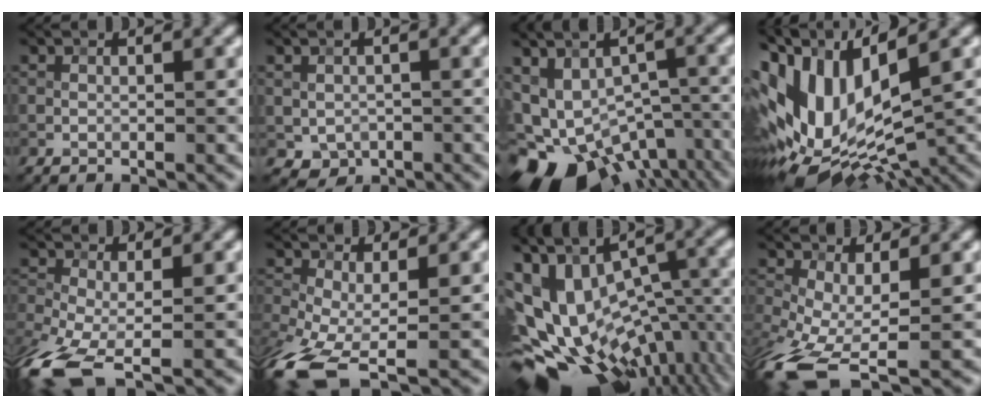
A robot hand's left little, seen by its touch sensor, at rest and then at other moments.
{"total": 1.9, "force": [-0.3, 1.6, 1.0], "torque": [-0.018, -0.009, -0.001]}
{"total": 12.8, "force": [-6.8, 8.1, 7.2], "torque": [-0.117, -0.018, -0.076]}
{"total": 14.6, "force": [1.5, 8.0, 12.1], "torque": [-0.258, 0.011, 0.035]}
{"total": 7.5, "force": [-4.2, 3.1, 5.5], "torque": [-0.140, -0.030, -0.091]}
{"total": 8.6, "force": [-4.4, 3.7, 6.4], "torque": [-0.163, -0.038, -0.083]}
{"total": 17.3, "force": [-3.5, 11.1, 12.9], "torque": [-0.206, 0.010, -0.002]}
{"total": 9.0, "force": [-3.8, 4.1, 7.0], "torque": [-0.176, -0.039, -0.064]}